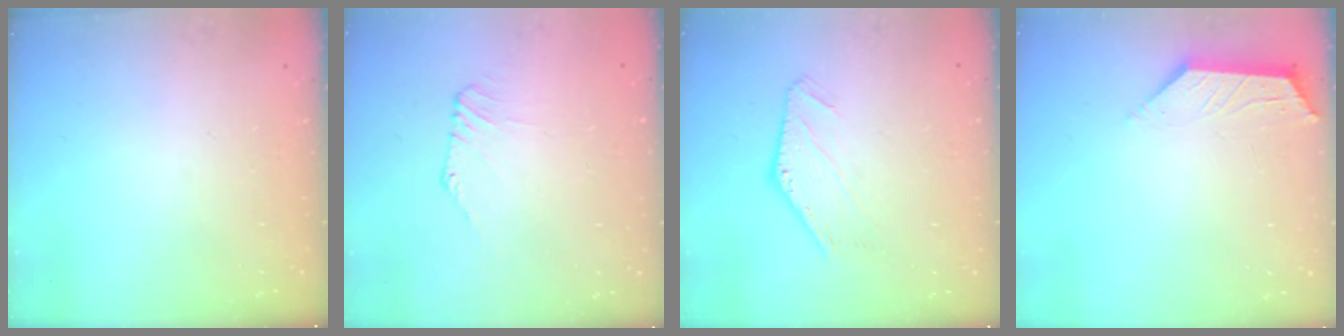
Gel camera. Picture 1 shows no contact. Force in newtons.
{"total": 1.3, "press": 1.2, "slide": 0.3}
{"total": 0.6, "press": 0.6, "slide": 0.1}
{"total": 2.1, "press": 2.0, "slide": 0.5}